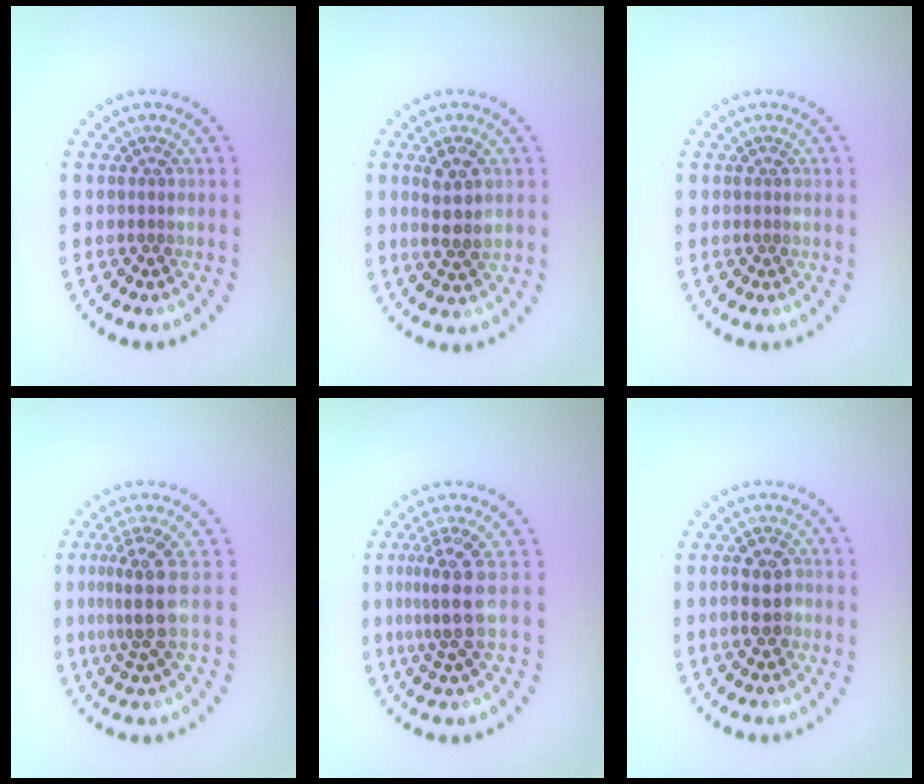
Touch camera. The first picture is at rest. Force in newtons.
{"total": 2.9, "press": 2.8, "slide": 0.8}
{"total": 0.0}
{"total": 3.4, "press": 2.5, "slide": 2.3}
{"total": 3.4, "press": 2.6, "slide": 2.2}
{"total": 3.0, "press": 2.9, "slide": 0.6}